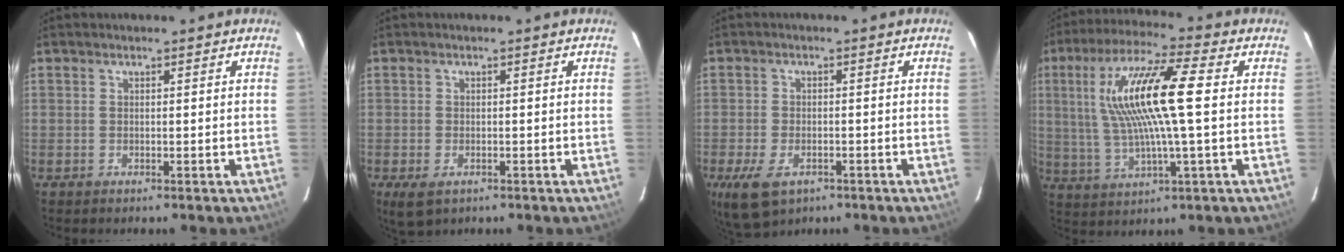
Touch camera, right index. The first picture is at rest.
{"total": 4.0, "force": [-2.0, 2.4, 2.5], "torque": [-0.048, -0.013, -0.031]}
{"total": 8.3, "force": [-4.4, 4.6, 5.3], "torque": [-0.122, -0.023, -0.075]}
{"total": 15.7, "force": [2.3, 2.1, 15.4], "torque": [-0.297, 0.012, 0.045]}